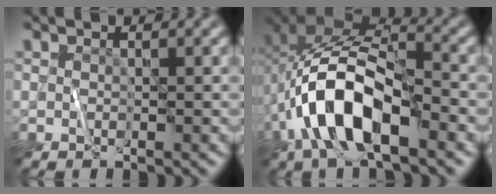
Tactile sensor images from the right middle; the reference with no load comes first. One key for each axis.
{"total": 10.6, "fx": -3.4, "fy": 4.9, "fz": 8.8, "tx": -0.183, "ty": 0.010, "tz": -0.068}